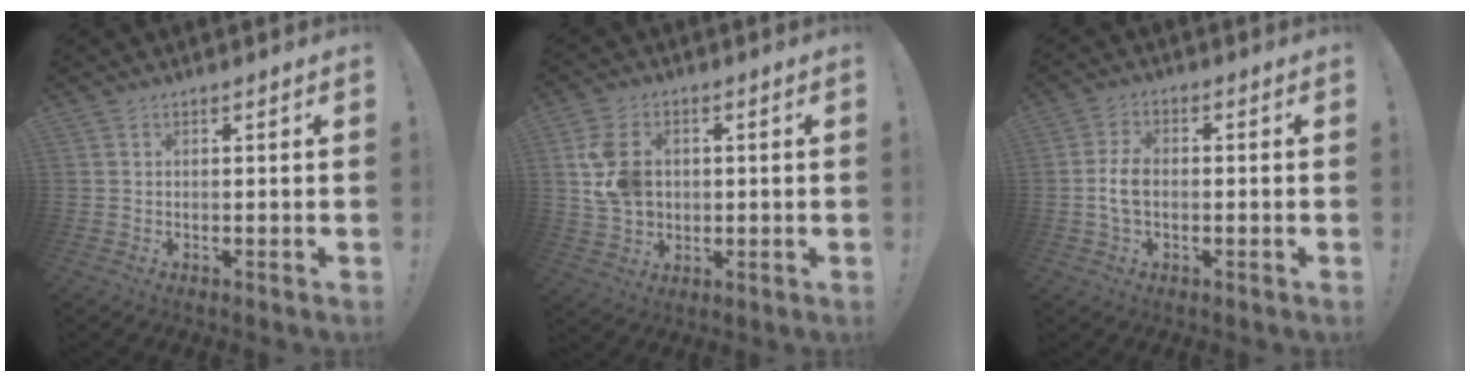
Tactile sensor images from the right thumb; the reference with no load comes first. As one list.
[{"total": 11.4, "force": [1.6, 9.3, 6.4], "torque": [-0.116, 0.008, 0.036]}, {"total": 6.2, "force": [-1.0, 3.5, 5.0], "torque": [-0.102, 0.005, -0.016]}]